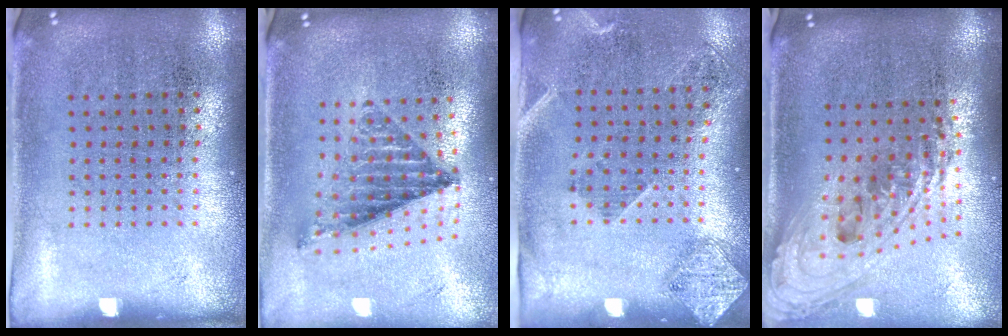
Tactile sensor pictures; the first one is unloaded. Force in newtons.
{"total": 1.0, "press": 0.9, "slide": 0.4}
{"total": 1.7, "press": 1.3, "slide": 1.1}
{"total": 2.3, "press": 1.7, "slide": 1.6}